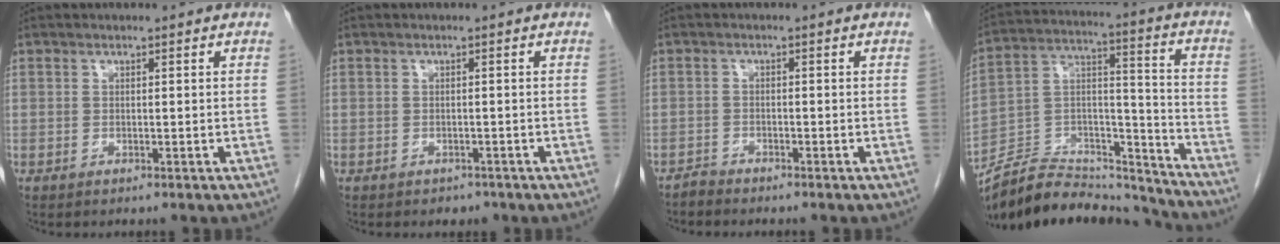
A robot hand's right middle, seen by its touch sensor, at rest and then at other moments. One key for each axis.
{"total": 1.5, "fx": -1.1, "fy": 0.9, "fz": 0.2, "tx": -0.006, "ty": 0.001, "tz": -0.013}
{"total": 1.3, "fx": -1.3, "fy": 0.1, "fz": -0.3, "tx": 0.007, "ty": -0.003, "tz": -0.025}
{"total": 22.3, "fx": -21.2, "fy": 4.9, "fz": 5.0, "tx": -0.117, "ty": 0.032, "tz": -0.337}